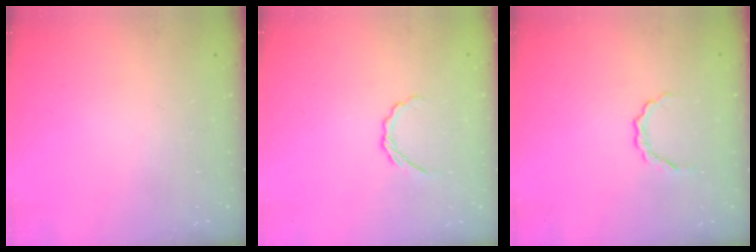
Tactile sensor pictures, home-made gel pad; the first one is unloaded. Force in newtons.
{"total": 3.2, "press": 3.0, "slide": 1.0}
{"total": 2.8, "press": 2.7, "slide": 0.8}